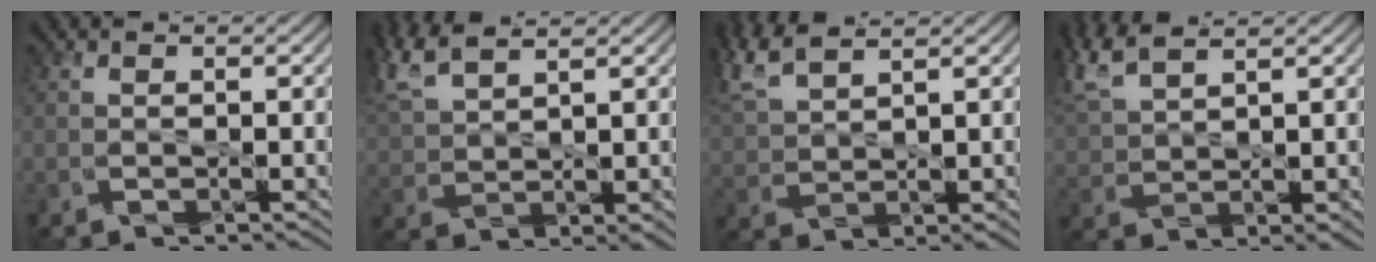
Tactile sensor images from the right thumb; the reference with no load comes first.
{"total": 6.9, "force": [5.1, 1.6, 4.3], "torque": [-0.123, 0.023, 0.103]}
{"total": 6.4, "force": [5.2, 1.1, 3.6], "torque": [-0.104, 0.027, 0.109]}
{"total": 6.7, "force": [4.9, 1.4, 4.4], "torque": [-0.120, 0.025, 0.099]}